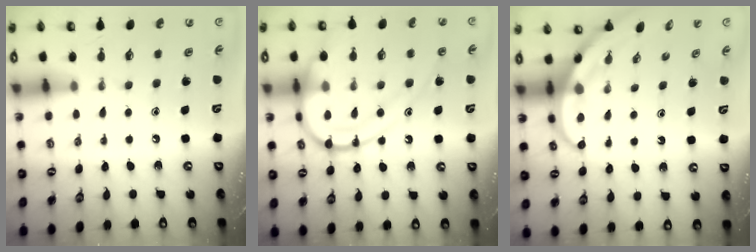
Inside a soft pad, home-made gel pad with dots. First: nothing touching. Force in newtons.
{"total": 14.1, "press": 14.0, "slide": 1.6}
{"total": 4.0, "press": 3.9, "slide": 0.4}